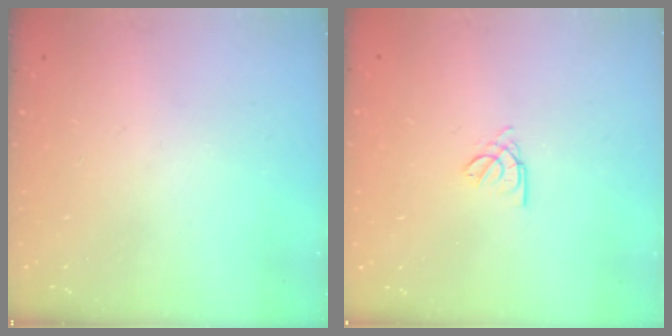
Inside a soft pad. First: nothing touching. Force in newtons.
{"total": 2.5, "press": 2.5, "slide": 0.5}